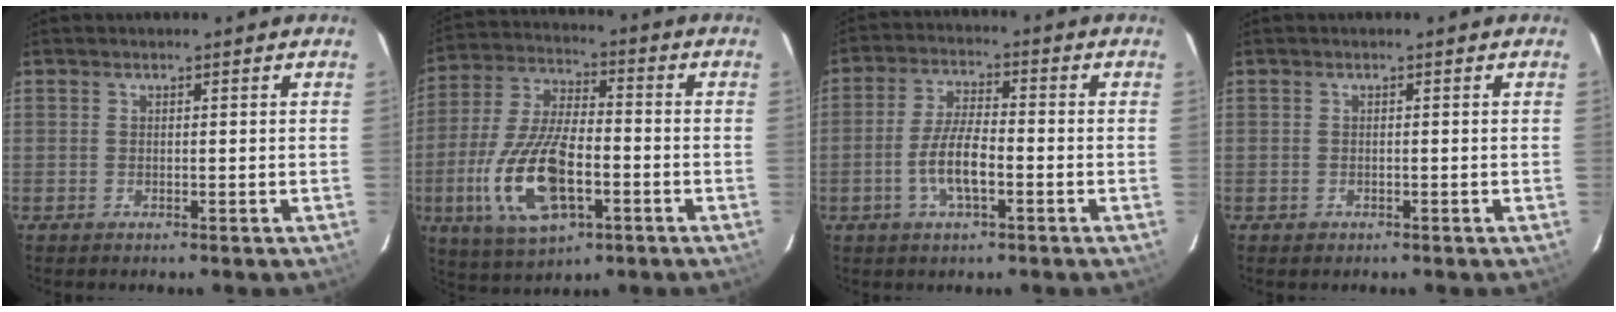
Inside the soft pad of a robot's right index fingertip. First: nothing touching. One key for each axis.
{"total": 16.9, "fx": -5.3, "fy": 7.3, "fz": 14.3, "tx": -0.311, "ty": -0.010, "tz": -0.093}
{"total": 7.3, "fx": -2.6, "fy": 2.1, "fz": 6.5, "tx": -0.132, "ty": 0.005, "tz": -0.050}
{"total": 1.0, "fx": -0.6, "fy": 0.8, "fz": 0.2, "tx": -0.003, "ty": -0.001, "tz": -0.007}